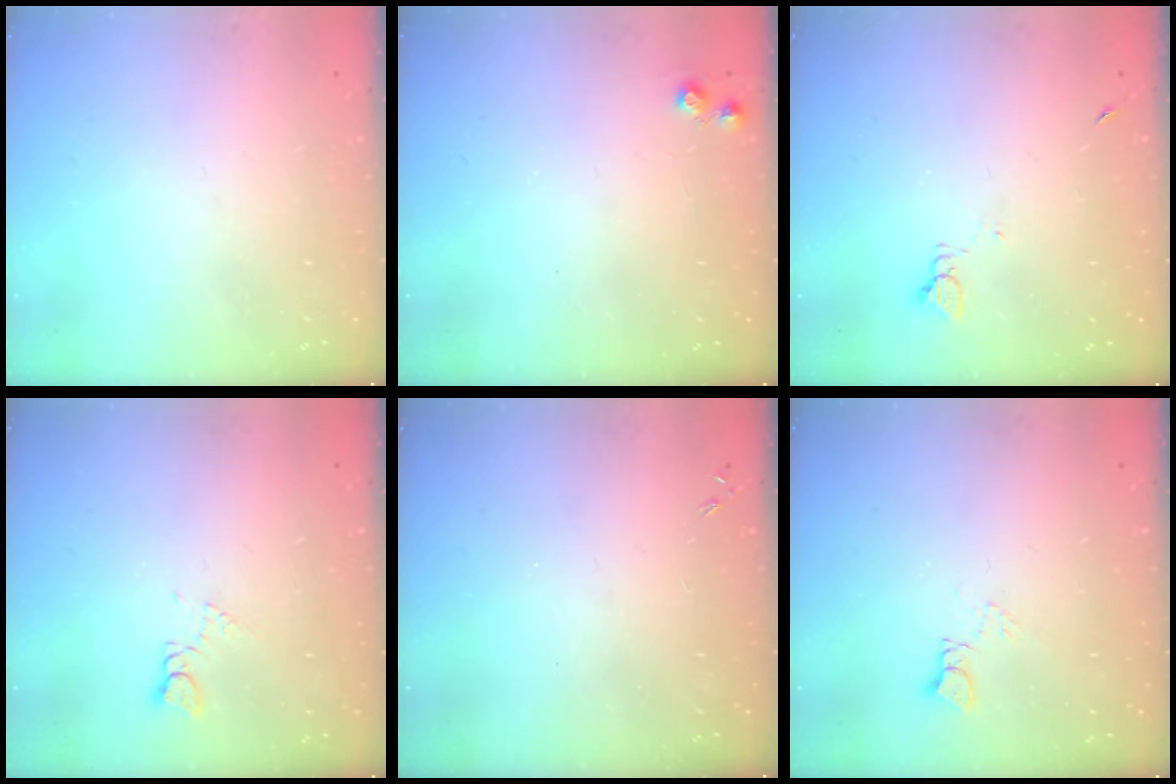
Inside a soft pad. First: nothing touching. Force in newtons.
{"total": 5.5, "press": 5.5, "slide": 0.7}
{"total": 2.3, "press": 2.3, "slide": 0.3}
{"total": 1.9, "press": 1.8, "slide": 0.3}
{"total": 0.0}
{"total": 4.3, "press": 4.3, "slide": 0.8}